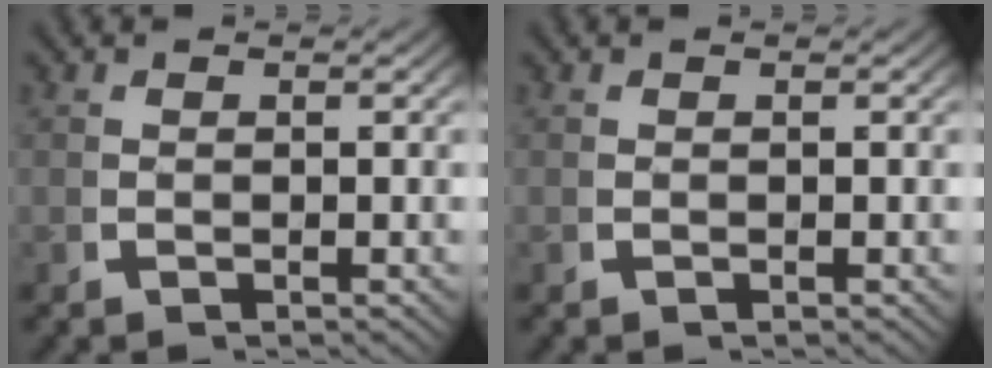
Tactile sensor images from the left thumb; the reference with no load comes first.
{"total": 0.0}